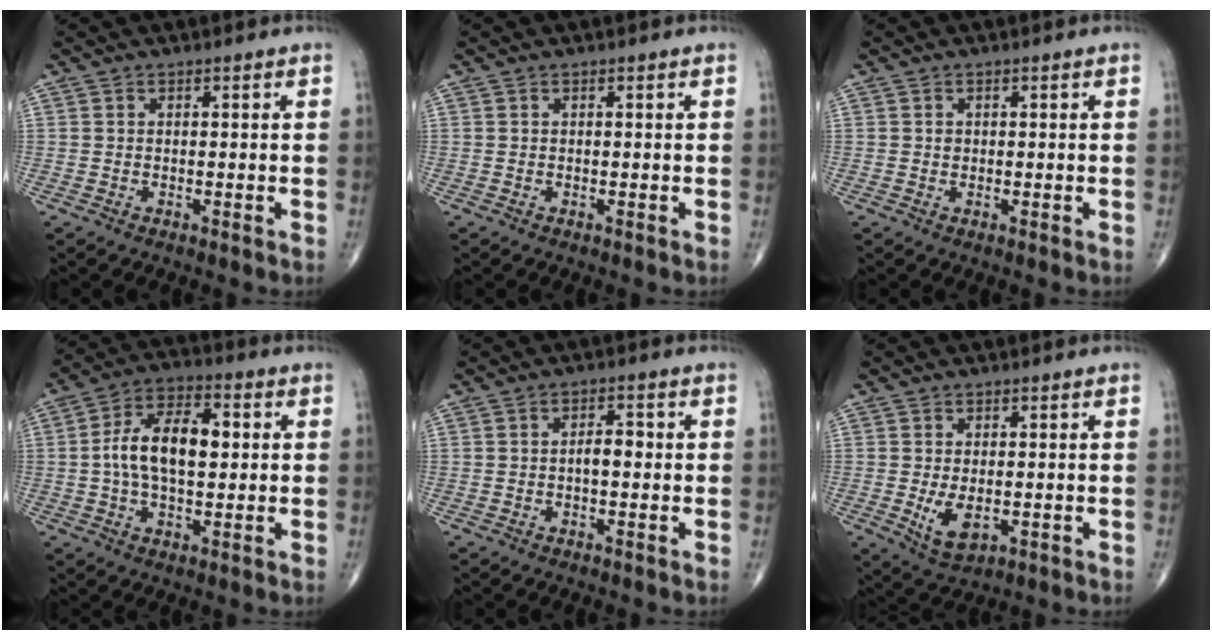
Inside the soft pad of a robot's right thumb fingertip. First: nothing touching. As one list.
[{"total": 0.0}, {"total": 0.7, "force": [0.1, 0.6, 0.3], "torque": [-0.002, 0.001, 0.002]}, {"total": 12.7, "force": [0.8, 6.8, 10.7], "torque": [-0.186, 0.021, 0.007]}, {"total": 3.1, "force": [-0.3, 1.5, 2.6], "torque": [-0.037, 0.008, -0.009]}, {"total": 5.6, "force": [-0.9, 3.1, 4.6], "torque": [-0.080, -0.014, -0.005]}]